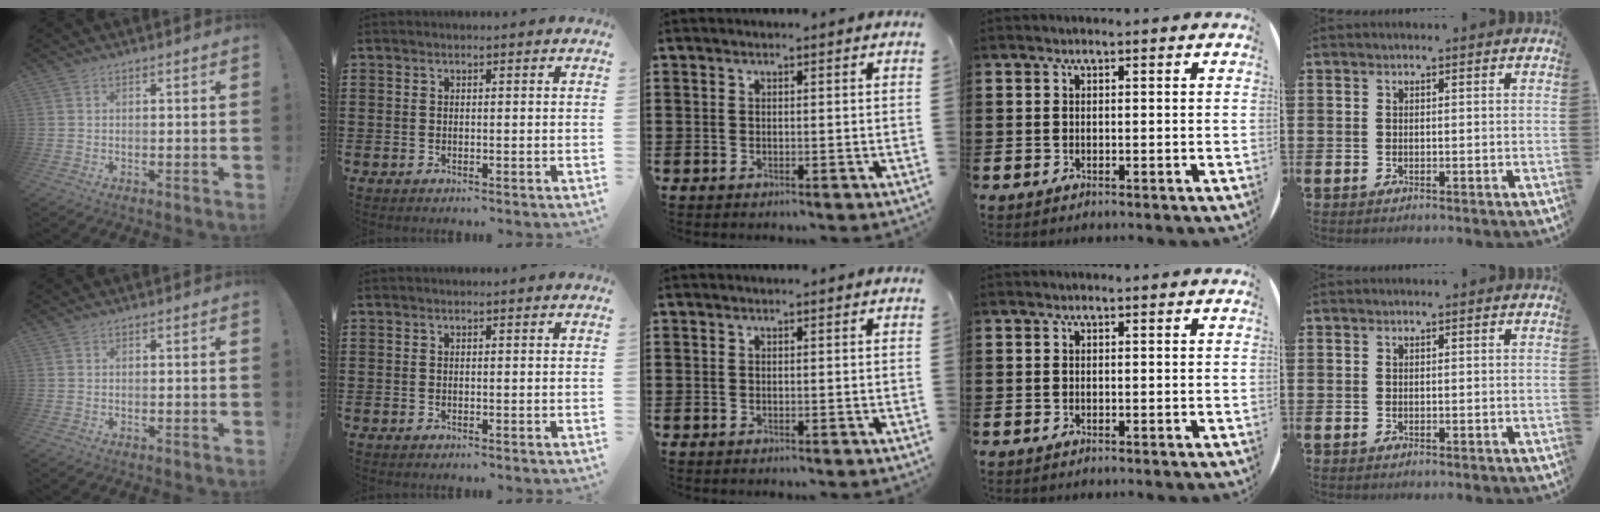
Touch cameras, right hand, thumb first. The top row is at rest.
{}